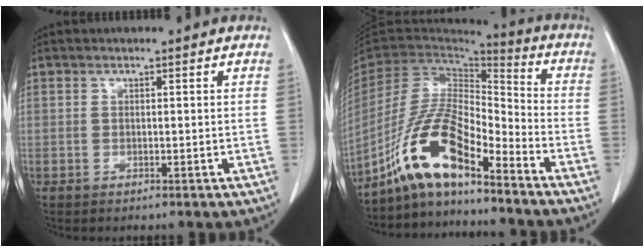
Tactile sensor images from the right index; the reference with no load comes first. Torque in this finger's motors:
{"motor_torque": [0.16, -0.09, 0.04, -0.04]}